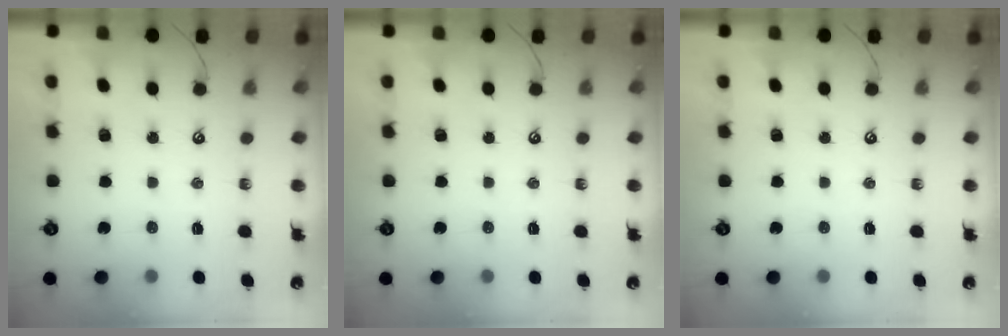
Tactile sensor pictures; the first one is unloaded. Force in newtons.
{"total": 0.0}
{"total": 0.0}